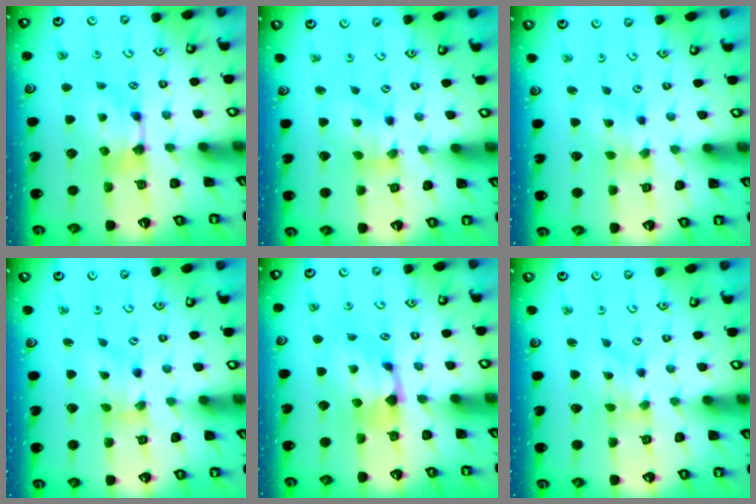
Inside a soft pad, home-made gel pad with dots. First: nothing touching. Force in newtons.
{"total": 2.7, "press": 2.4, "slide": 1.3}
{"total": 1.5, "press": 1.1, "slide": 1.0}
{"total": 1.9, "press": 1.3, "slide": 1.4}
{"total": 0.9, "press": 0.2, "slide": 0.9}
{"total": 2.5, "press": 2.3, "slide": 0.9}